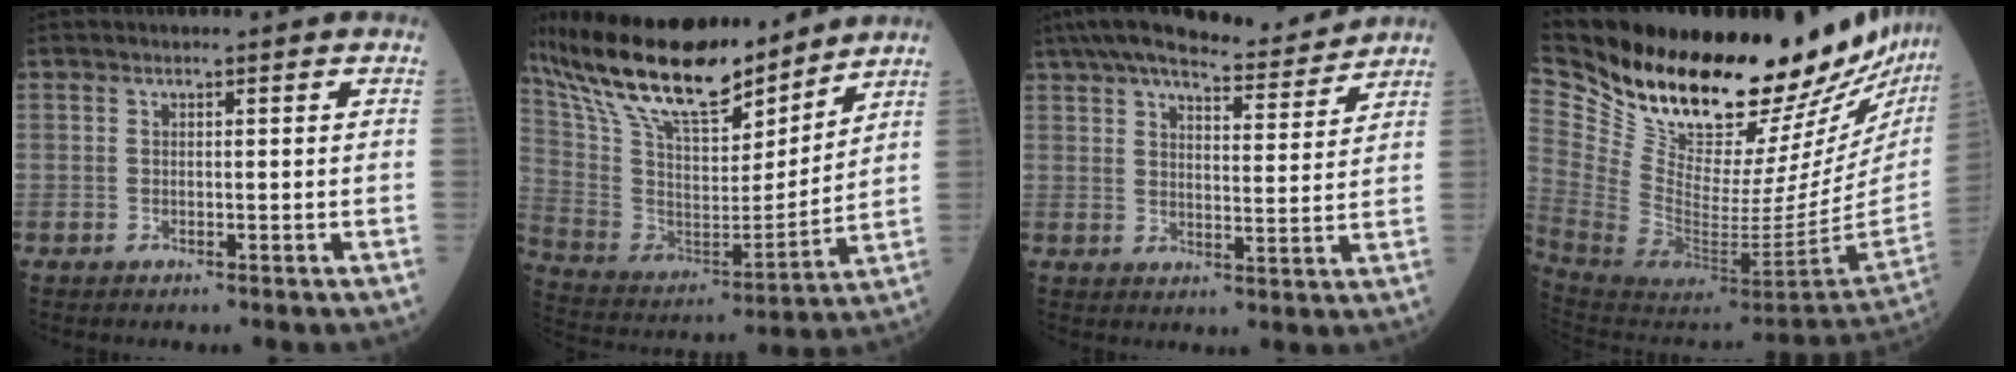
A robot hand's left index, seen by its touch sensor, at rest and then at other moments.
{"total": 22.6, "force": [18.2, 5.8, 12.1], "torque": [-0.232, 0.013, 0.323]}
{"total": 12.9, "force": [11.7, 1.3, 5.4], "torque": [-0.084, 0.003, 0.167]}
{"total": 35.2, "force": [29.8, 7.5, 17.1], "torque": [-0.304, -0.113, 0.430]}